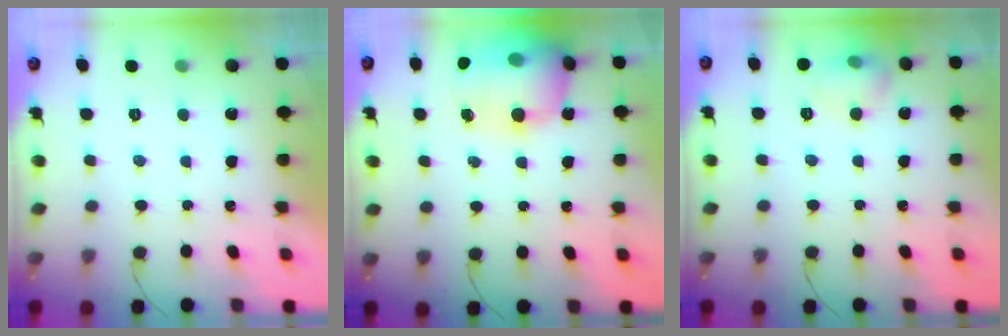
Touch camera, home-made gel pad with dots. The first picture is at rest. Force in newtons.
{"total": 20.4, "press": 19.9, "slide": 4.2}
{"total": 7.1, "press": 6.9, "slide": 1.5}